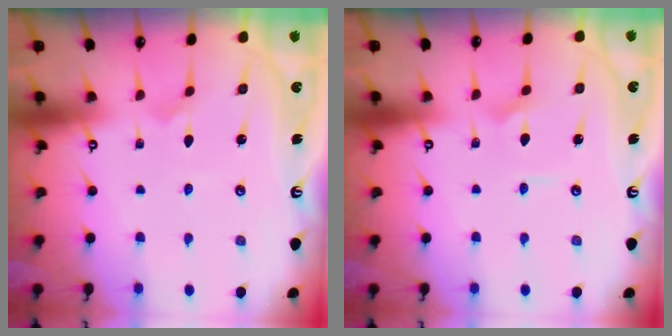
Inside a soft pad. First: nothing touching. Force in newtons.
{"total": 2.6, "press": 2.5, "slide": 0.3}